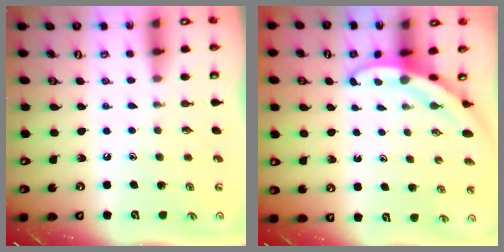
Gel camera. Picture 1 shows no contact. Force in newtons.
{"total": 4.0, "press": 4.0, "slide": 0.2}